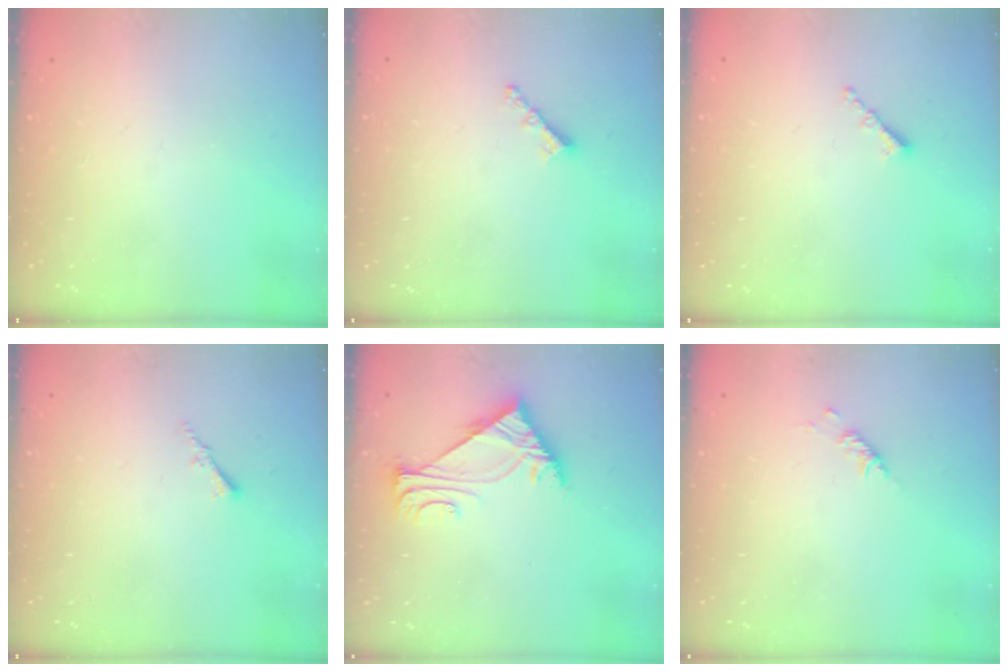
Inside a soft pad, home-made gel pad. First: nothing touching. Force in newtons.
{"total": 3.1, "press": 3.1, "slide": 0.3}
{"total": 1.2, "press": 1.1, "slide": 0.5}
{"total": 1.5, "press": 1.5, "slide": 0.4}
{"total": 6.1, "press": 6.0, "slide": 1.2}
{"total": 2.9, "press": 2.9, "slide": 0.6}